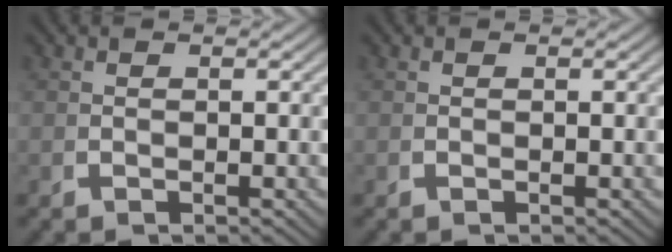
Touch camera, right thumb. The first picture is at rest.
{"total": 0.0}